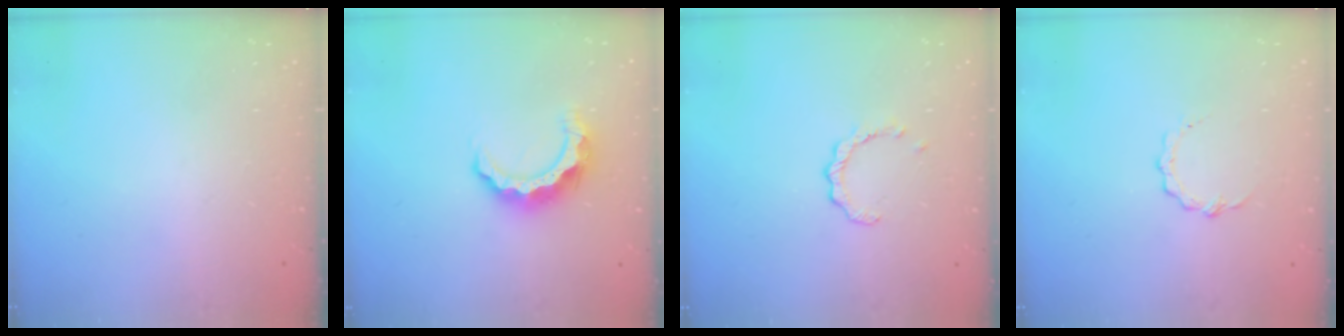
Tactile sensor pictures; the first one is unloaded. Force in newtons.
{"total": 9.8, "press": 9.7, "slide": 0.9}
{"total": 1.8, "press": 1.8, "slide": 0.3}
{"total": 5.3, "press": 5.3, "slide": 0.4}